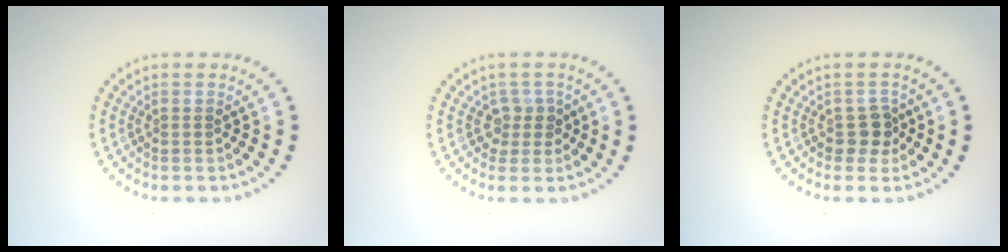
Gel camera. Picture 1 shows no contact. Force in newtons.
{"total": 1.9, "press": 1.4, "slide": 1.3}
{"total": 1.9, "press": 1.6, "slide": 1.0}